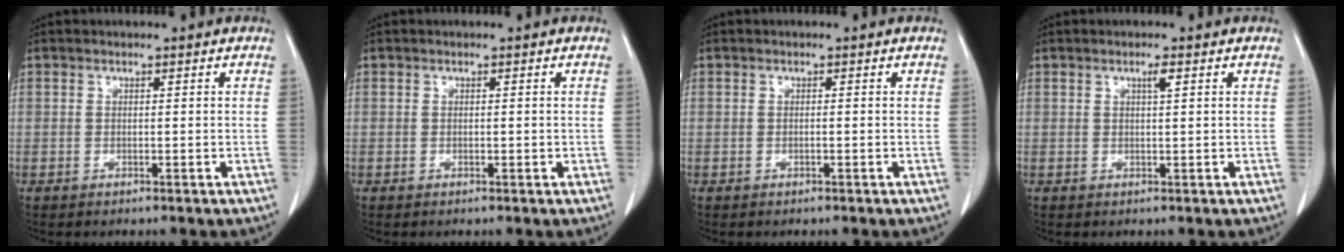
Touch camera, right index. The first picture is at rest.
{"total": 0.5, "force": [0.0, 0.2, 0.5], "torque": [-0.008, -0.001, 0.002]}
{"total": 0.0}
{"total": 1.3, "force": [0.7, 0.0, 1.2], "torque": [-0.021, -0.001, 0.011]}